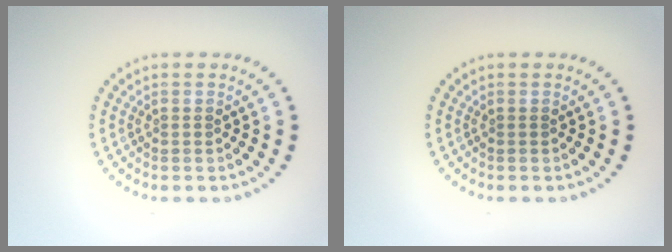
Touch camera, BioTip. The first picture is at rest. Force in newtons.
{"total": 0.0}